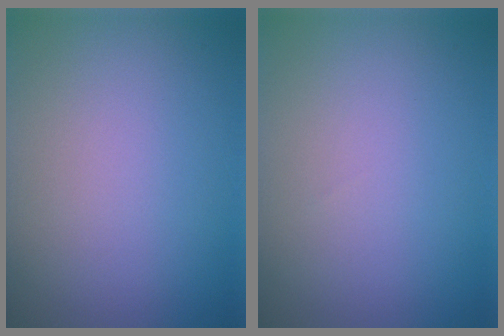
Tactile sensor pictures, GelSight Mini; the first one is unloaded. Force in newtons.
{"total": 0.0}